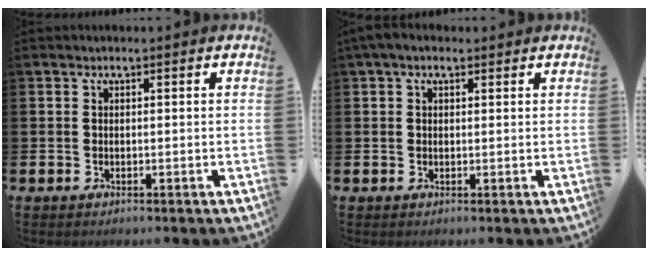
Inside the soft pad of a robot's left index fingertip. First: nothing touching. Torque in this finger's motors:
{"motor_torque": [1.11, -1.04, 0.14, 0.09]}